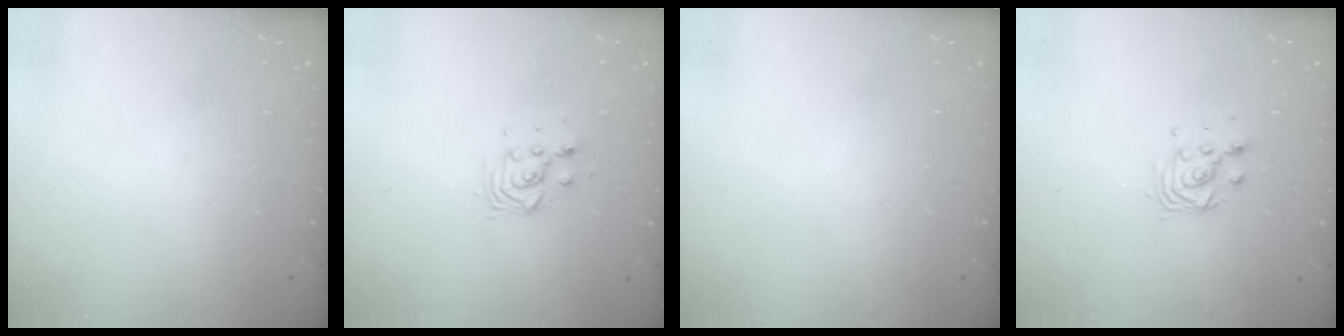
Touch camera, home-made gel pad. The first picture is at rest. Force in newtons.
{"total": 4.8, "press": 4.8, "slide": 0.9}
{"total": 0.0}
{"total": 5.9, "press": 5.9, "slide": 0.5}